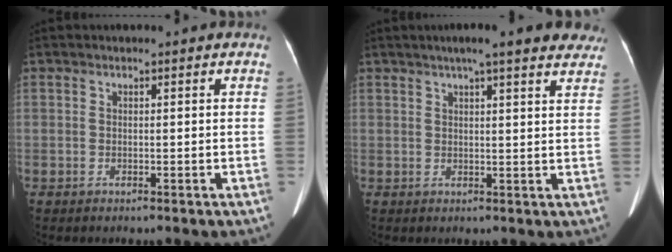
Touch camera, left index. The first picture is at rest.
{"total": 12.0, "force": [9.6, 1.7, 6.9], "torque": [-0.083, 0.022, 0.109]}